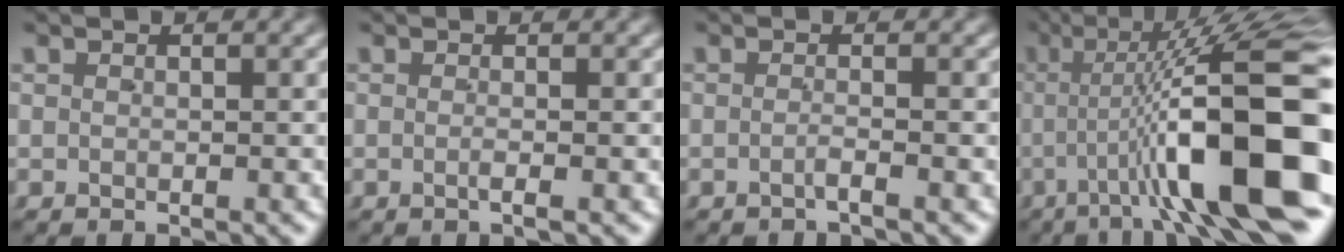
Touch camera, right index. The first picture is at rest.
{"total": 1.1, "force": [-0.7, -0.1, 0.9], "torque": [-0.021, -0.001, -0.013]}
{"total": 1.1, "force": [-1.0, -0.2, 0.5], "torque": [-0.013, 0.000, -0.022]}
{"total": 16.1, "force": [-0.6, 4.6, 15.4], "torque": [-0.204, -0.003, -0.012]}